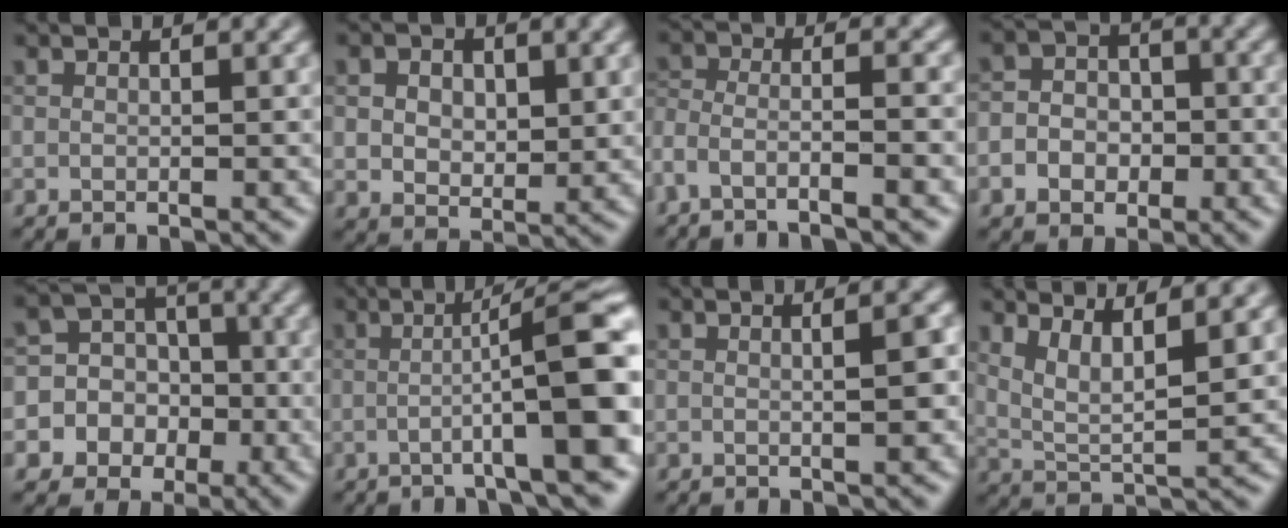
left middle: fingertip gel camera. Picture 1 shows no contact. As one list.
[{"total": 4.6, "force": [1.3, 3.3, 2.9], "torque": [-0.054, -0.009, 0.012]}, {"total": 4.4, "force": [-3.1, 0.9, 3.0], "torque": [-0.056, -0.007, -0.074]}, {"total": 5.0, "force": [-1.4, 4.2, 2.2], "torque": [-0.017, -0.005, -0.045]}, {"total": 9.8, "force": [-2.7, 9.2, 1.8], "torque": [-0.052, 0.005, -0.068]}, {"total": 10.3, "force": [-1.0, 1.8, 10.1], "torque": [-0.128, 0.006, -0.026]}, {"total": 3.1, "force": [0.2, 0.9, 2.9], "torque": [-0.036, -0.002, -0.007]}, {"total": 4.6, "force": [2.7, 1.4, 3.4], "torque": [-0.073, -0.011, 0.052]}]